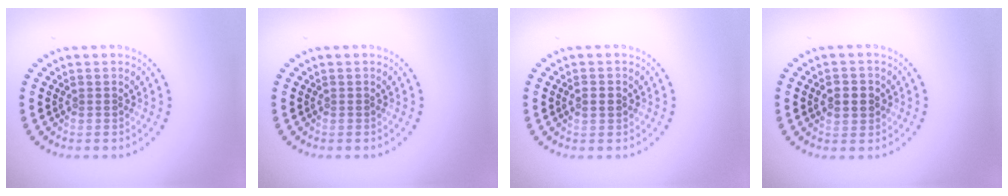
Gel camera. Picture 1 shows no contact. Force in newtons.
{"total": 0.0}
{"total": 1.7, "press": 1.7, "slide": 0.1}
{"total": 2.5, "press": 2.5, "slide": 0.3}